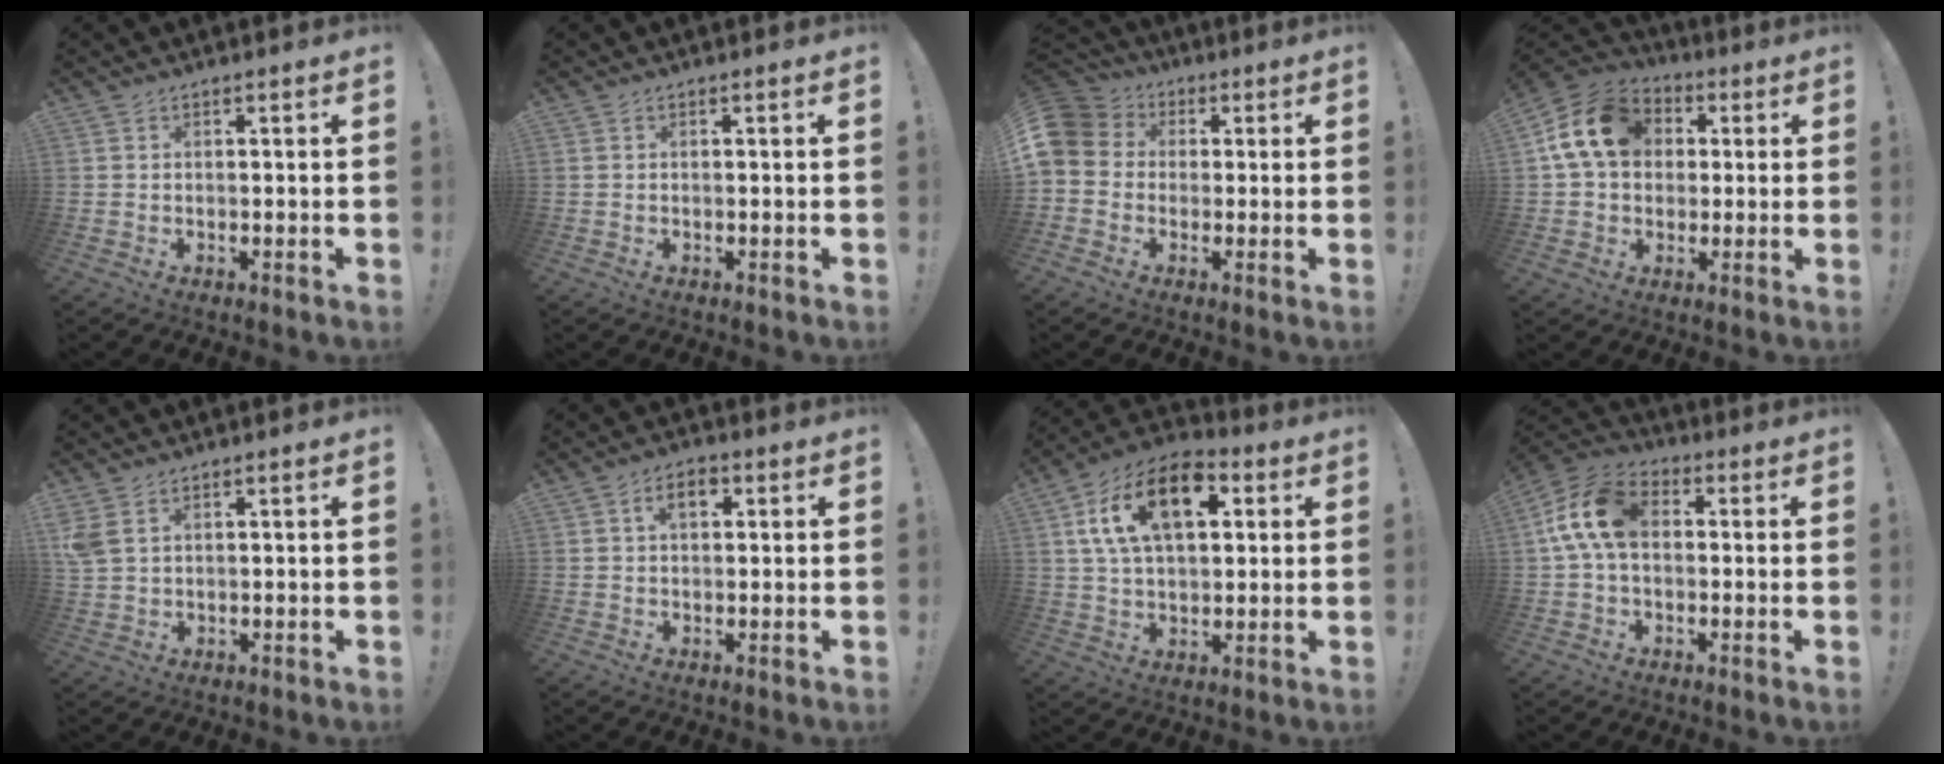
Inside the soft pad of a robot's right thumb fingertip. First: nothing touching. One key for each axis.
{"total": 0.0}
{"total": 8.7, "fx": 0.3, "fy": 7.8, "fz": 3.7, "tx": -0.078, "ty": 0.011, "tz": 0.011}
{"total": 15.7, "fx": 3.9, "fy": 12.1, "fz": 9.3, "tx": -0.149, "ty": 0.008, "tz": 0.080}
{"total": 4.9, "fx": 2.5, "fy": 2.9, "fz": 3.1, "tx": -0.066, "ty": -0.005, "tz": 0.049}
{"total": 4.7, "fx": 1.4, "fy": 2.9, "fz": 3.5, "tx": -0.055, "ty": 0.006, "tz": 0.020}
{"total": 18.1, "fx": 6.4, "fy": 10.3, "fz": 13.4, "tx": -0.228, "ty": -0.001, "tz": 0.114}
{"total": 13.7, "fx": 1.7, "fy": 8.6, "fz": 10.5, "tx": -0.197, "ty": 0.012, "tz": 0.034}